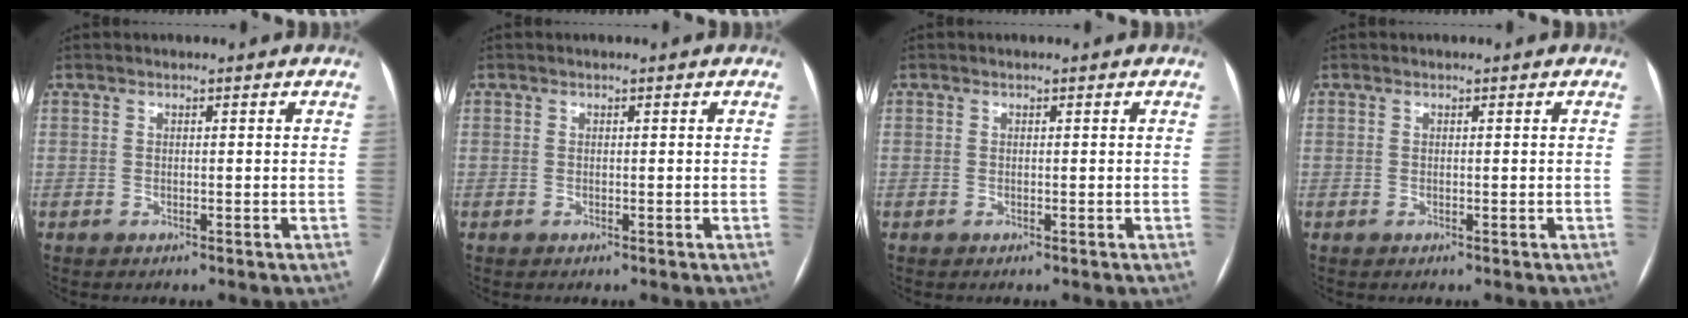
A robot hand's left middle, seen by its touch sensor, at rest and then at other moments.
{"total": 0.0}
{"total": 3.2, "force": [-1.6, -2.6, -1.2], "torque": [0.037, -0.017, -0.030]}
{"total": 0.0}